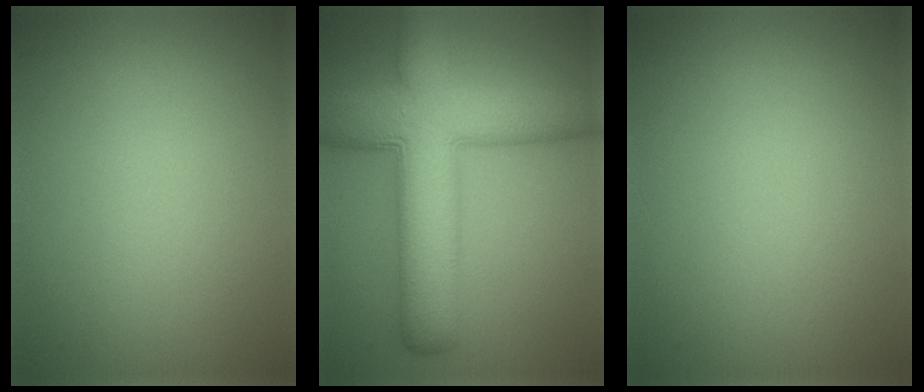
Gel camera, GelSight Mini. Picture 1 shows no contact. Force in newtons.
{"total": 11.2, "press": 11.2, "slide": 0.2}
{"total": 0.0}